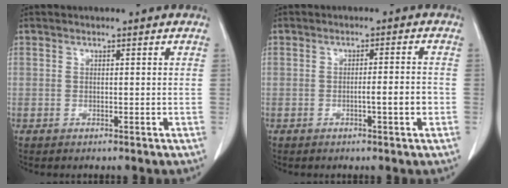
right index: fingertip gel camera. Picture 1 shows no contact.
{"total": 3.4, "force": [-1.0, 0.0, 3.3], "torque": [-0.048, -0.001, -0.014]}